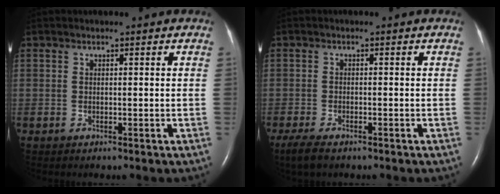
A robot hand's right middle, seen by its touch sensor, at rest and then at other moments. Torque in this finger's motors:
{"motor_torque": [0.11, -0.10, 0.00, 0.02]}